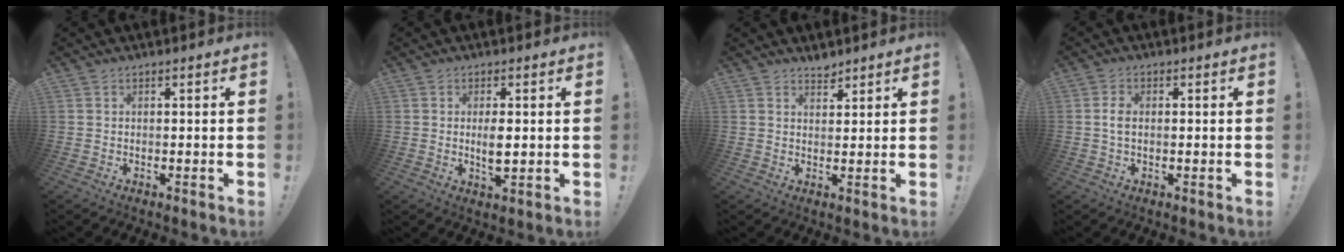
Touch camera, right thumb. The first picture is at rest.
{"total": 4.2, "force": [0.3, 1.8, 3.8], "torque": [-0.059, -0.008, -0.001]}
{"total": 3.0, "force": [2.8, 0.9, 0.7], "torque": [0.014, -0.024, 0.047]}
{"total": 3.0, "force": [0.0, 1.7, 2.5], "torque": [-0.050, 0.002, -0.003]}